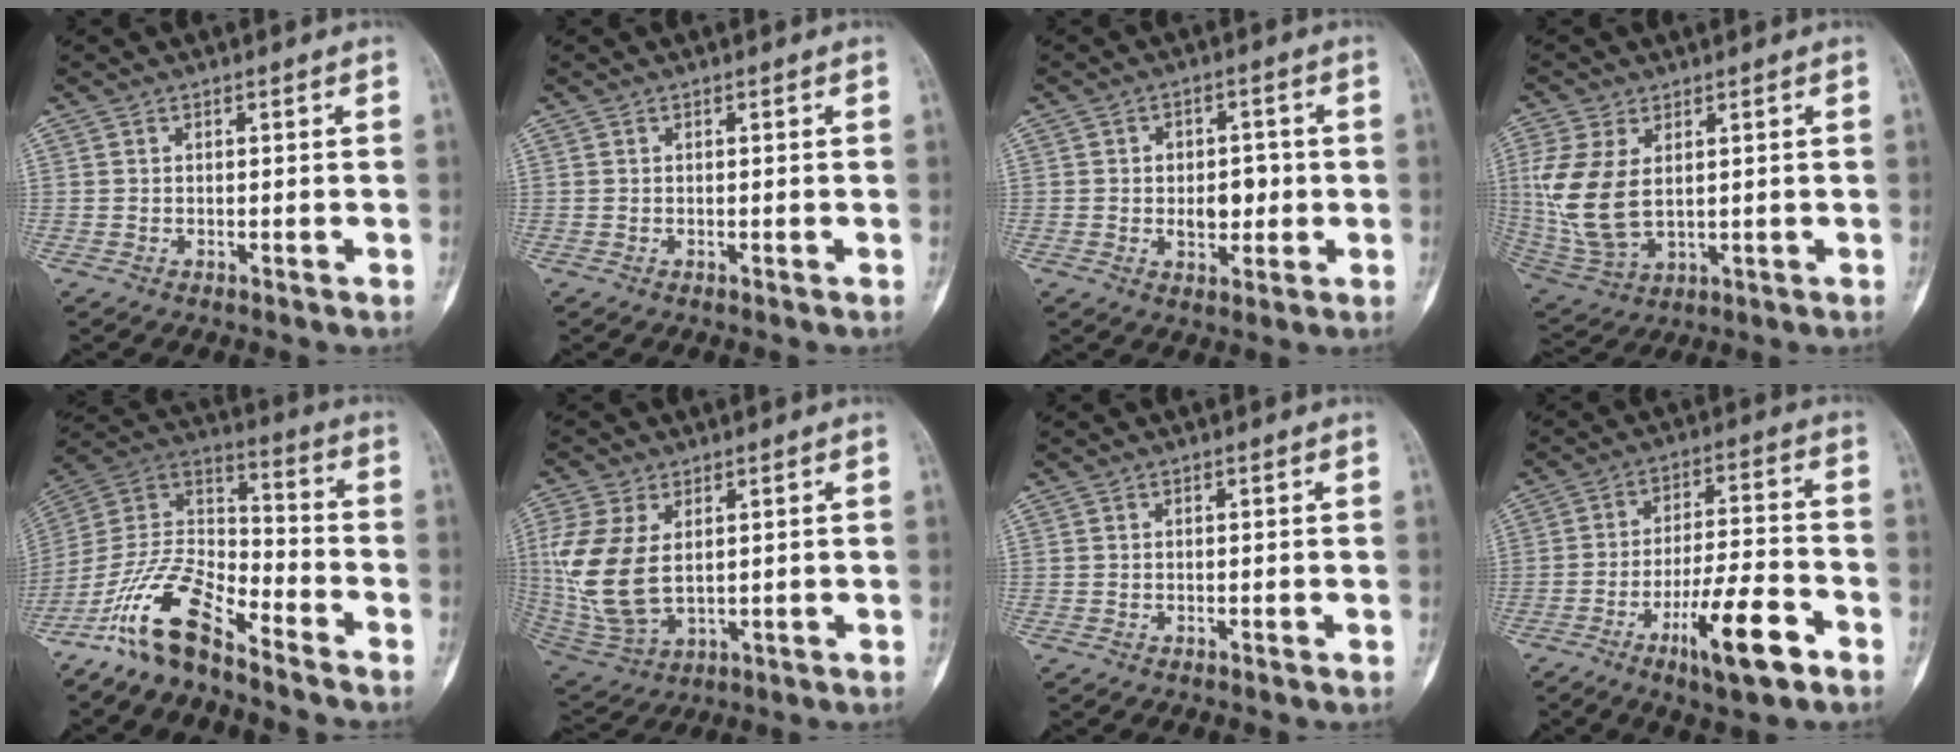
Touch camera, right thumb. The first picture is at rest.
{"total": 0.0}
{"total": 6.2, "force": [-0.4, 4.3, 4.3], "torque": [-0.032, 0.007, -0.002]}
{"total": 12.2, "force": [2.1, 7.2, 9.6], "torque": [-0.214, -0.011, 0.057]}
{"total": 14.6, "force": [-10.9, 4.9, 8.5], "torque": [-0.155, 0.083, -0.214]}
{"total": 13.9, "force": [2.2, 8.2, 10.9], "torque": [-0.244, -0.012, 0.059]}
{"total": 0.0}
{"total": 12.7, "force": [-6.6, 3.0, 10.4], "torque": [-0.175, 0.035, -0.106]}